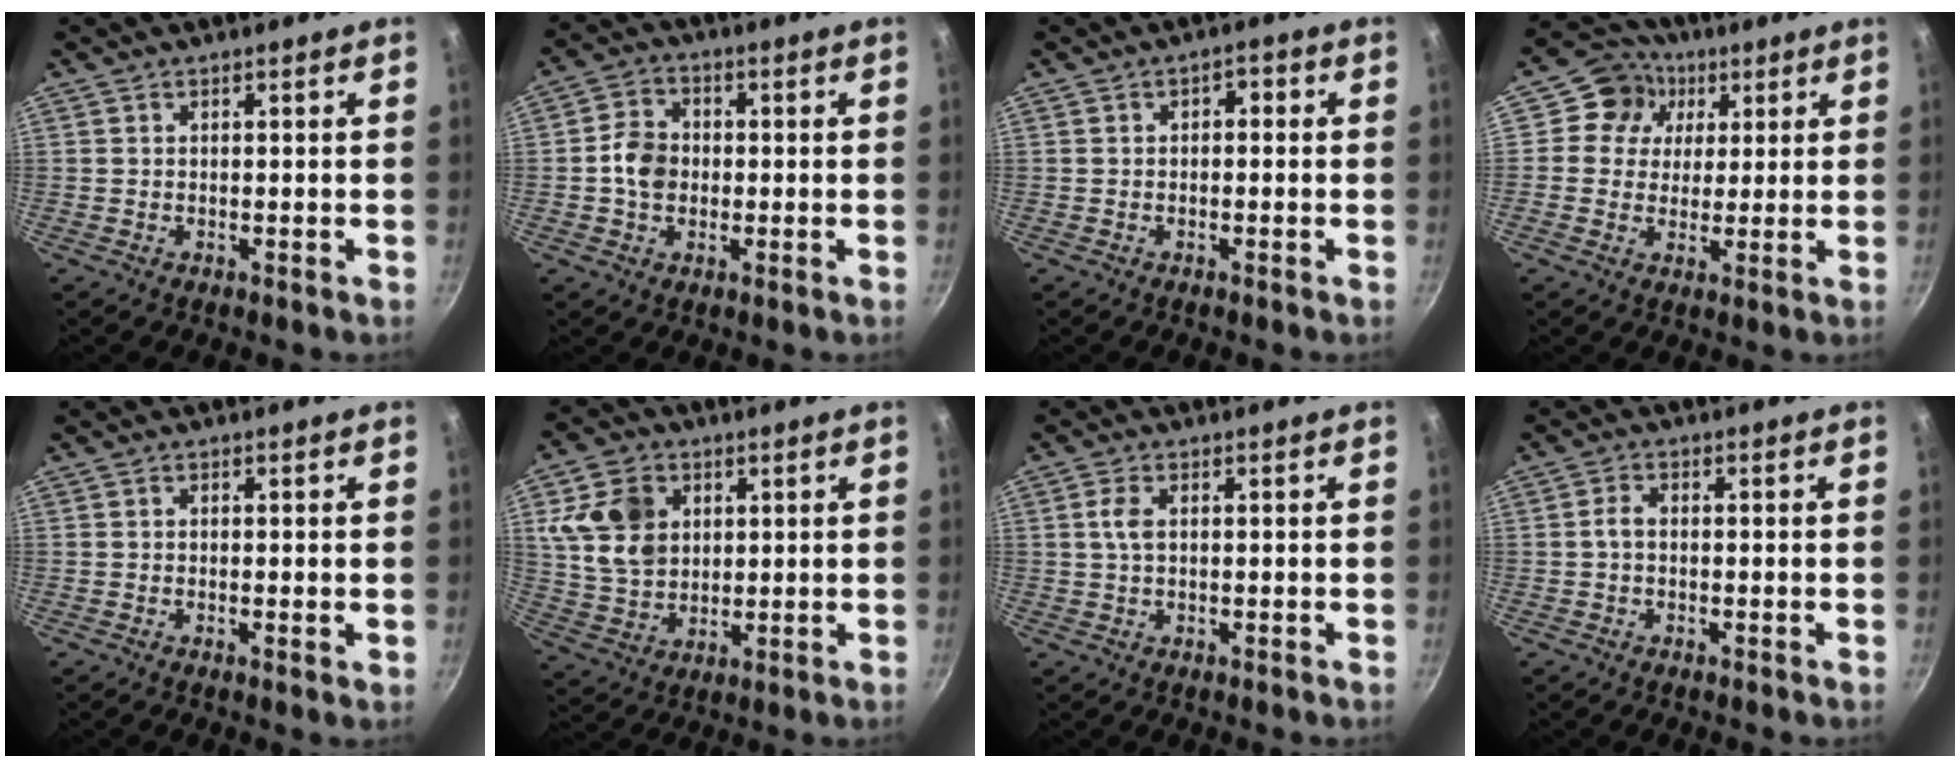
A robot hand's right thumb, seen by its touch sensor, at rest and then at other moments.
{"total": 6.2, "force": [-0.4, 5.0, 3.6], "torque": [-0.044, 0.015, -0.020]}
{"total": 2.0, "force": [0.0, 1.3, 1.5], "torque": [-0.014, 0.006, -0.004]}
{"total": 8.1, "force": [2.6, 7.4, 2.1], "torque": [0.003, 0.004, 0.024]}
{"total": 1.0, "force": [-0.1, 0.0, 1.0], "torque": [-0.019, -0.002, -0.006]}
{"total": 12.2, "force": [3.4, 9.6, 6.8], "torque": [-0.104, -0.011, 0.069]}
{"total": 2.9, "force": [0.6, 1.5, 2.4], "torque": [-0.053, 0.004, 0.011]}
{"total": 1.9, "force": [-0.3, 1.0, 1.5], "torque": [-0.033, 0.012, -0.009]}